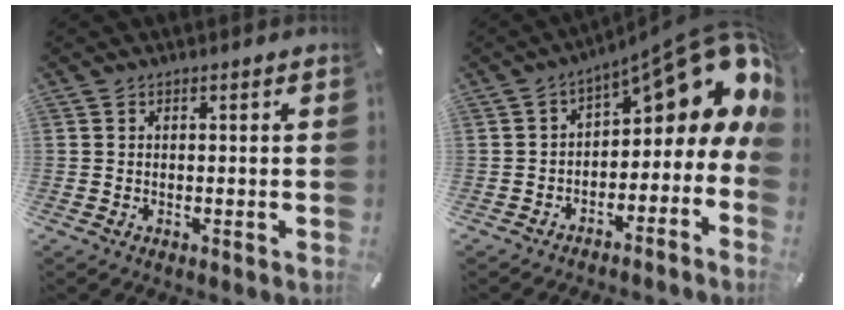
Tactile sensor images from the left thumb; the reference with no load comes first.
{"total": 14.7, "force": [7.5, 6.7, 10.7], "torque": [-0.124, -0.063, 0.122]}